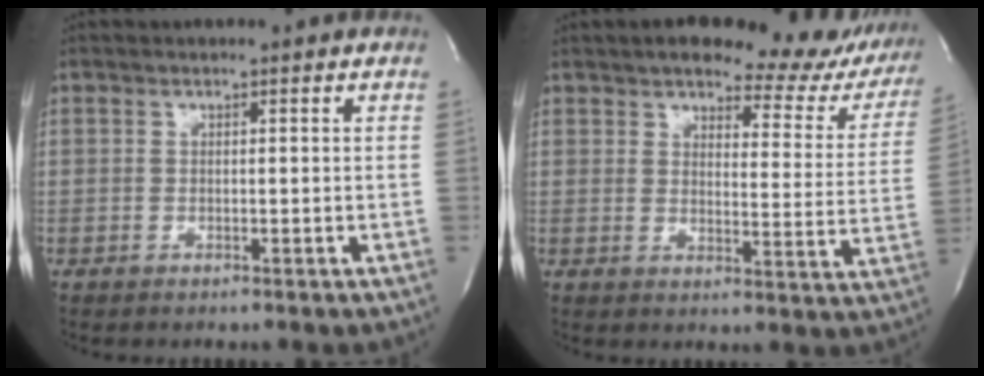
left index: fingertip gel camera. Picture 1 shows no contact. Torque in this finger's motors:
{"motor_torque": [0.04, -0.03, 0.48, 0.06]}